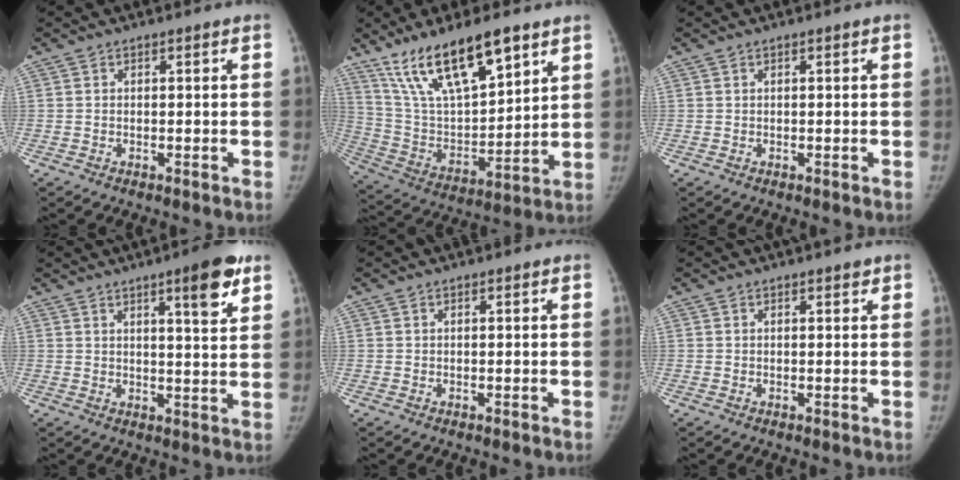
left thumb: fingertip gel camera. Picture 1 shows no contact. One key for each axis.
{"total": 20.5, "fx": 13.0, "fy": 7.3, "fz": 14.0, "tx": -0.222, "ty": -0.049, "tz": 0.251}
{"total": 0.0}
{"total": 8.7, "fx": 5.0, "fy": 1.7, "fz": 6.9, "tx": -0.084, "ty": -0.026, "tz": 0.065}
{"total": 0.0}
{"total": 1.0, "fx": 0.7, "fy": 0.5, "fz": 0.4, "tx": 0.001, "ty": -0.003, "tz": 0.006}